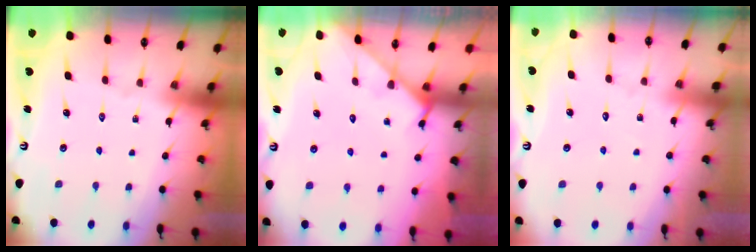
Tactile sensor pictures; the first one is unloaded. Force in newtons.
{"total": 2.7, "press": 2.7, "slide": 0.2}
{"total": 2.7, "press": 2.7, "slide": 0.2}